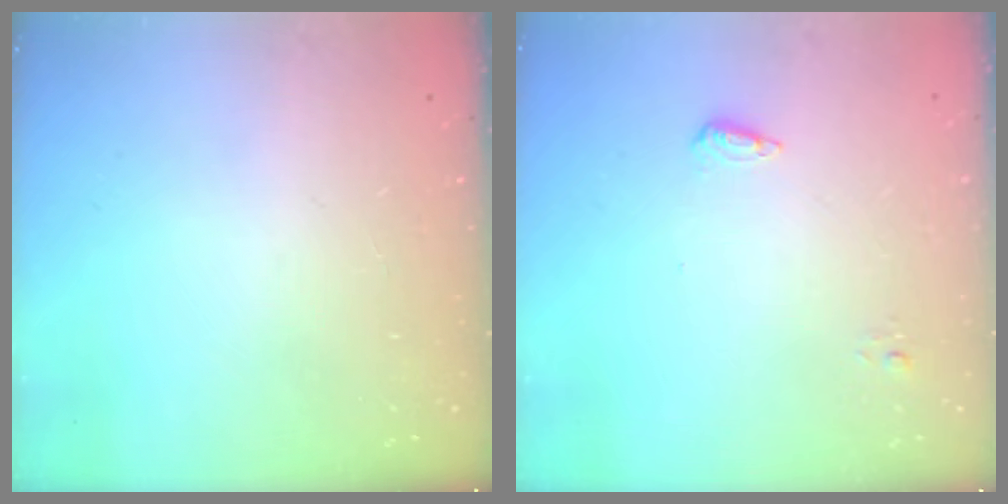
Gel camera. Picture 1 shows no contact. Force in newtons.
{"total": 5.2, "press": 5.1, "slide": 1.0}